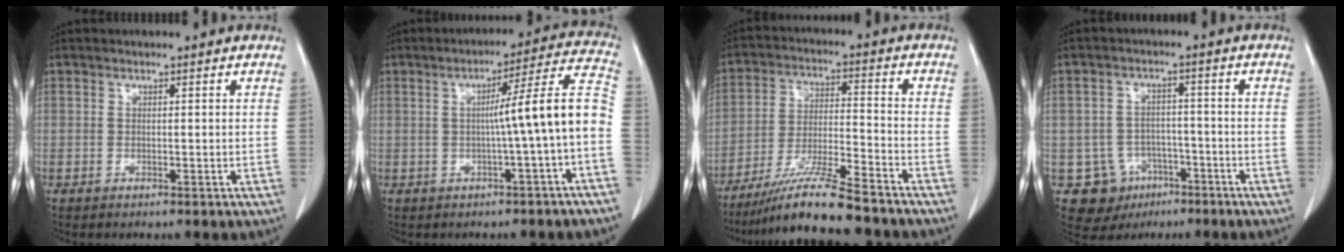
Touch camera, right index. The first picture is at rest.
{"total": 10.2, "force": [-1.7, -1.3, 9.9], "torque": [-0.135, 0.025, -0.024]}
{"total": 12.8, "force": [-10.7, -0.2, 7.0], "torque": [-0.124, -0.016, -0.186]}
{"total": 8.3, "force": [-3.8, 7.4, 1.0], "torque": [-0.021, 0.011, -0.045]}